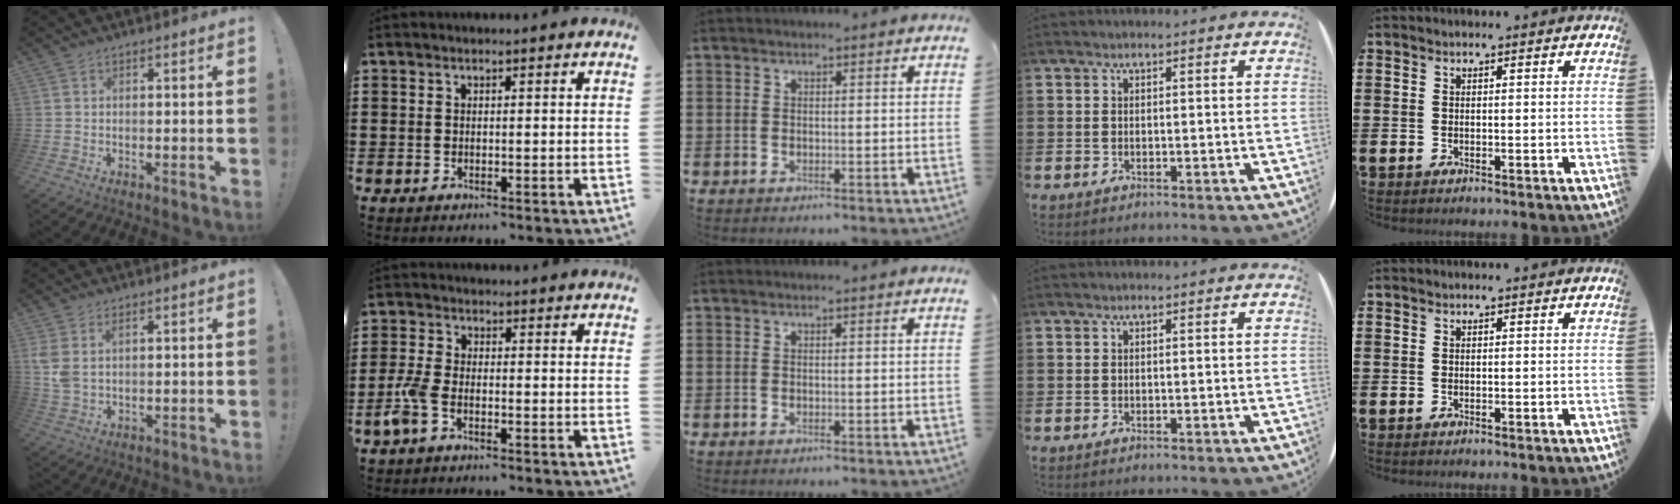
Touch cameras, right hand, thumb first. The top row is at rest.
{"thumb": {"total": 4.3, "force": [2.0, 2.2, 3.1], "torque": [-0.060, -0.009, 0.035]}, "index": {"total": 3.9, "force": [-2.0, 1.4, 3.0], "torque": [-0.087, -0.007, -0.045]}}